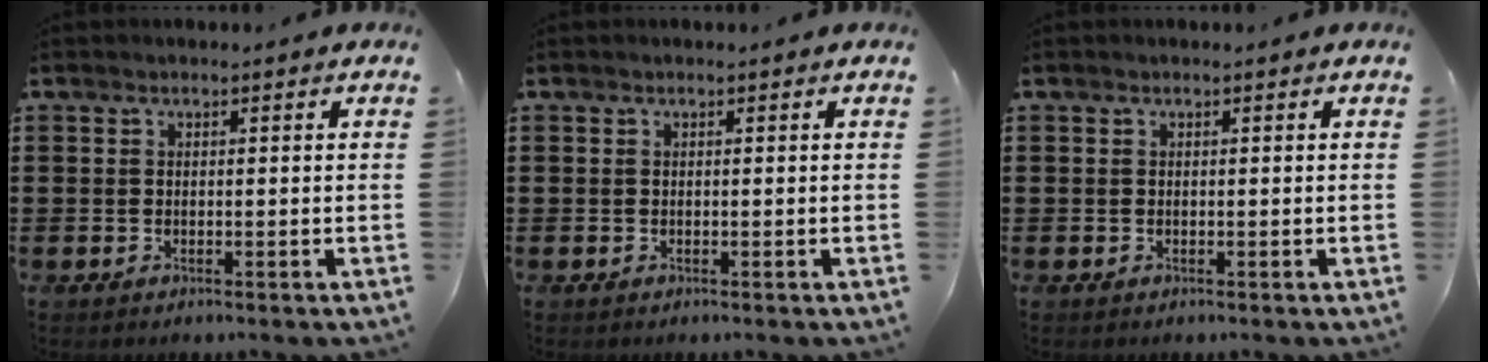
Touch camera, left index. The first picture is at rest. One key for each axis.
{"total": 0.0}
{"total": 0.0}